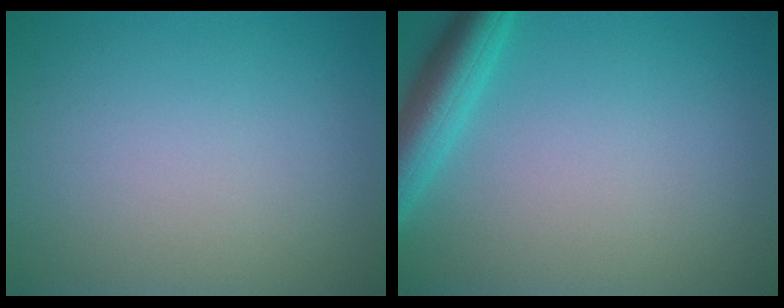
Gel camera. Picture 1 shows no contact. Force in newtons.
{"total": 4.2, "press": 4.2, "slide": 0.2}